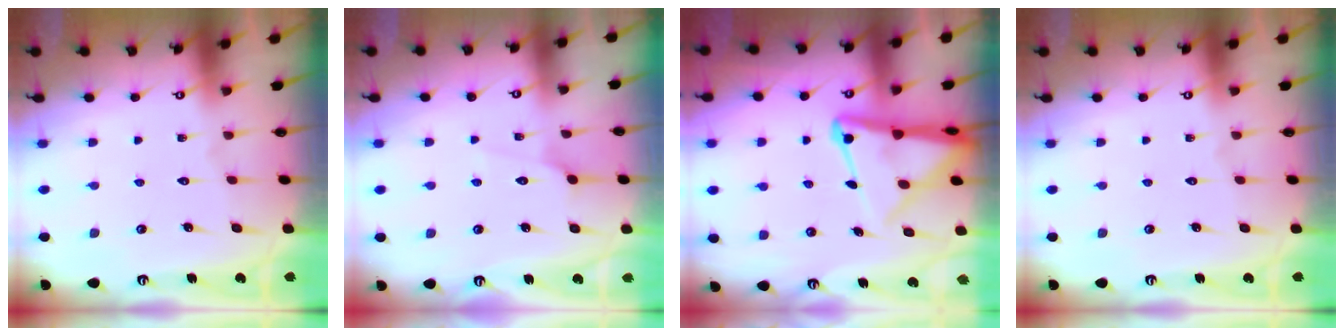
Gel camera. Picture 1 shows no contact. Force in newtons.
{"total": 2.8, "press": 2.7, "slide": 0.6}
{"total": 9.4, "press": 9.3, "slide": 1.0}
{"total": 0.0}